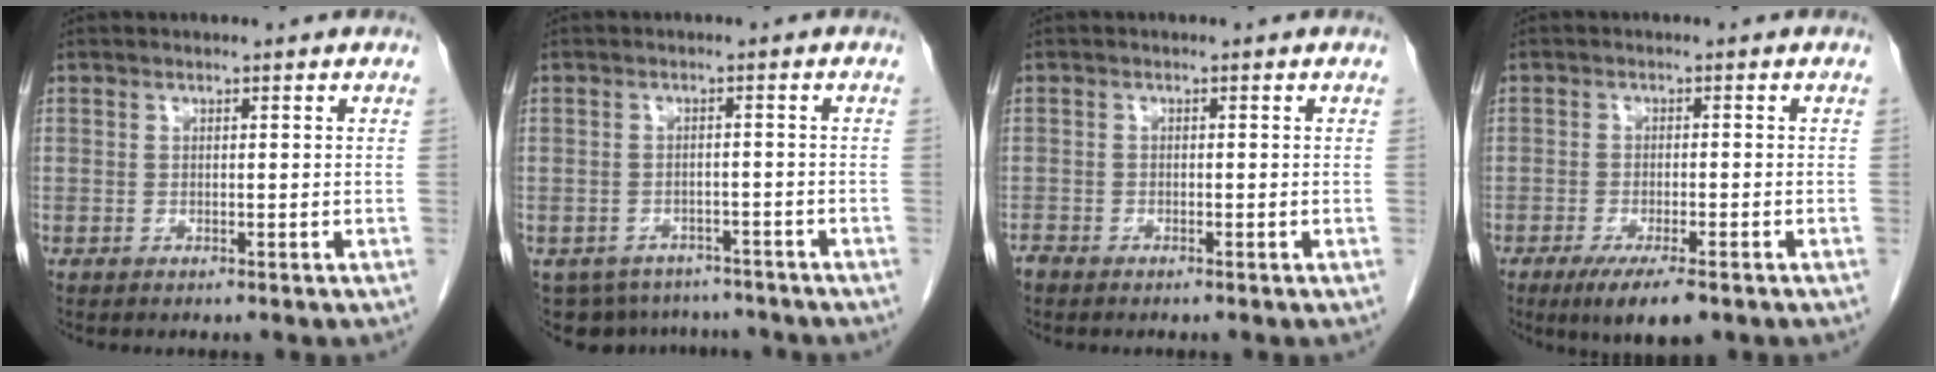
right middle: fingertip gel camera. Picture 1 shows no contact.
{"total": 9.0, "force": [-7.6, 4.5, 1.3], "torque": [-0.021, 0.007, -0.091]}
{"total": 1.0, "force": [-1.0, 0.3, 0.2], "torque": [-0.008, -0.001, -0.021]}
{"total": 6.4, "force": [-4.1, 1.4, 4.7], "torque": [-0.076, -0.013, -0.063]}